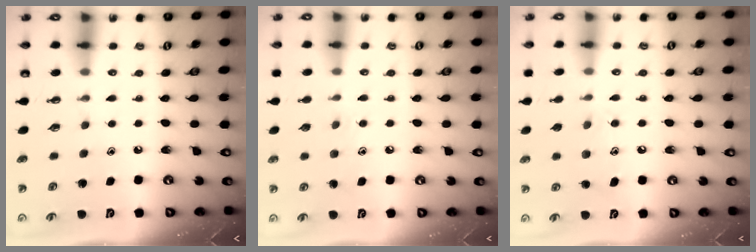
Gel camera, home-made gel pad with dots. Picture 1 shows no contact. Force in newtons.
{"total": 7.4, "press": 7.4, "slide": 0.7}
{"total": 10.3, "press": 10.3, "slide": 0.8}